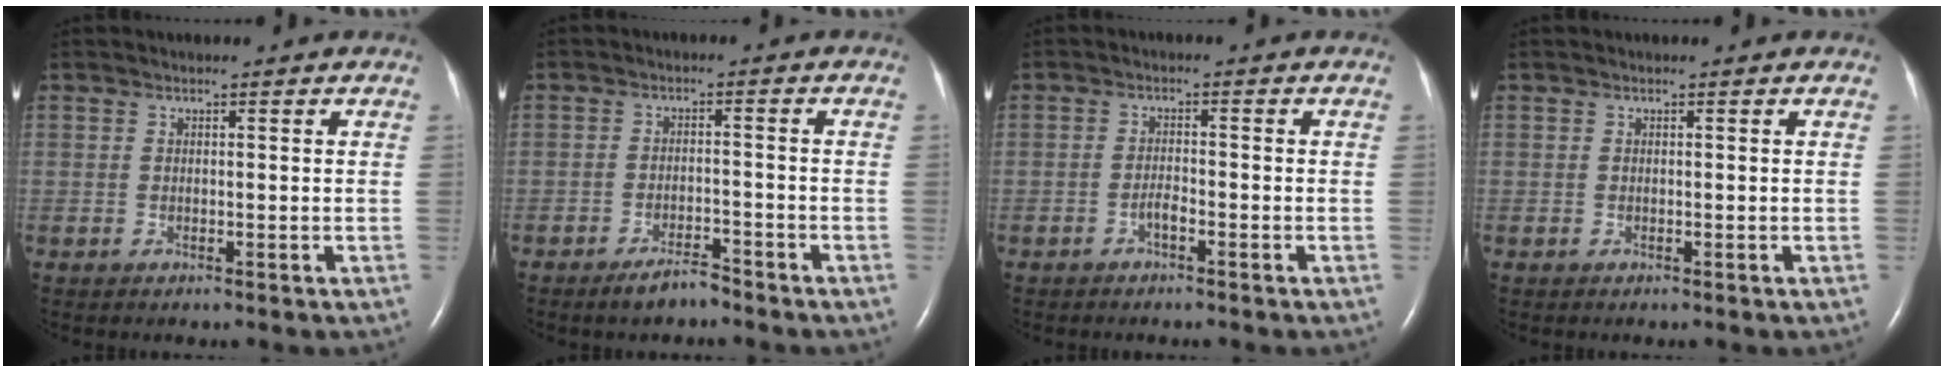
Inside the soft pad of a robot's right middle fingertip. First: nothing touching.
{"total": 3.7, "force": [-3.1, 0.8, 1.7], "torque": [-0.037, -0.002, -0.053]}
{"total": 1.6, "force": [-1.1, 0.2, 1.2], "torque": [-0.022, 0.002, -0.019]}
{"total": 0.0}